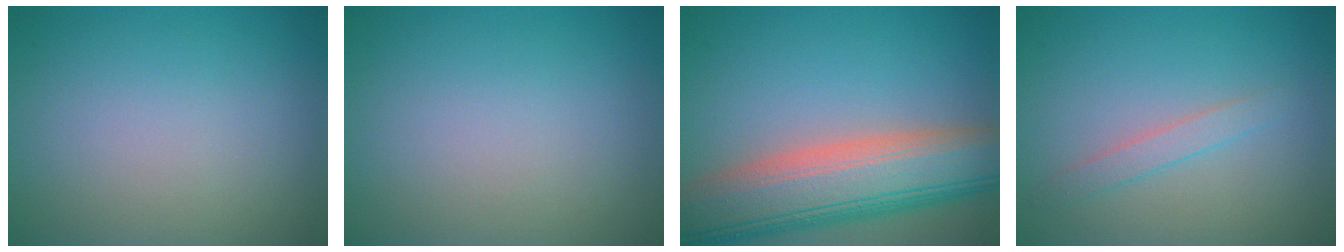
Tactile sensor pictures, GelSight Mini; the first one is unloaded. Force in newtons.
{"total": 0.0}
{"total": 10.9, "press": 10.9, "slide": 0.9}
{"total": 1.5, "press": 1.5, "slide": 0.1}